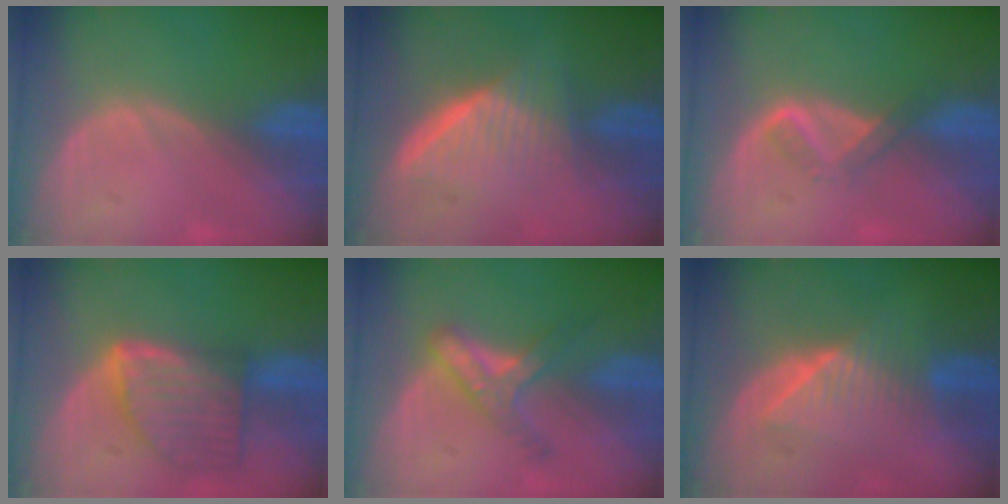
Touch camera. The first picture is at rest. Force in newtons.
{"total": 6.8, "press": 6.0, "slide": 3.1}
{"total": 2.8, "press": 2.7, "slide": 0.7}
{"total": 8.2, "press": 7.3, "slide": 3.6}
{"total": 5.1, "press": 5.1, "slide": 0.4}
{"total": 6.4, "press": 6.3, "slide": 1.0}